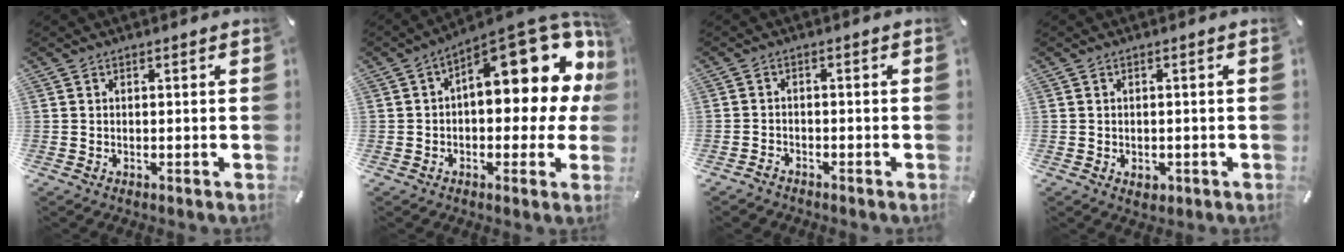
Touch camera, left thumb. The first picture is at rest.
{"total": 19.3, "force": [7.1, 9.4, 15.3], "torque": [-0.187, -0.055, 0.118]}
{"total": 1.8, "force": [-1.6, 0.7, 0.0], "torque": [-0.002, 0.009, -0.035]}
{"total": 1.3, "force": [-0.3, 1.1, 0.6], "torque": [-0.013, 0.003, -0.006]}